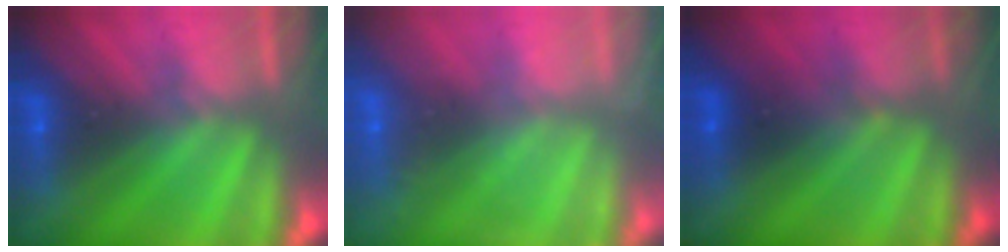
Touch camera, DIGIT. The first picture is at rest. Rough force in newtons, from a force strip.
{"total": 2.4}
{"total": 3.6}